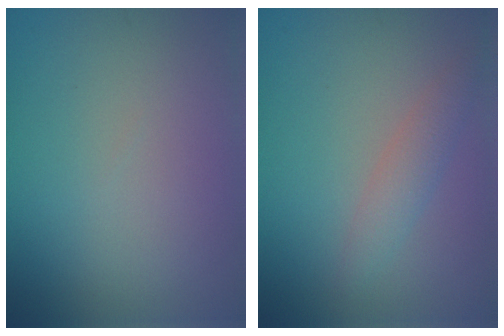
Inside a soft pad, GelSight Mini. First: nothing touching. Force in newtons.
{"total": 2.0, "press": 2.0, "slide": 0.1}